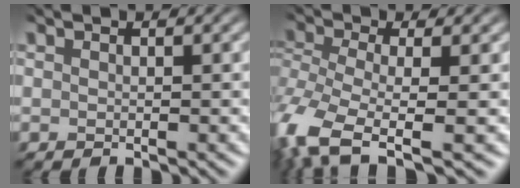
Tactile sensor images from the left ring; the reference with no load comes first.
{"total": 7.8, "force": [-5.0, 2.5, 5.5], "torque": [-0.130, -0.017, -0.098]}